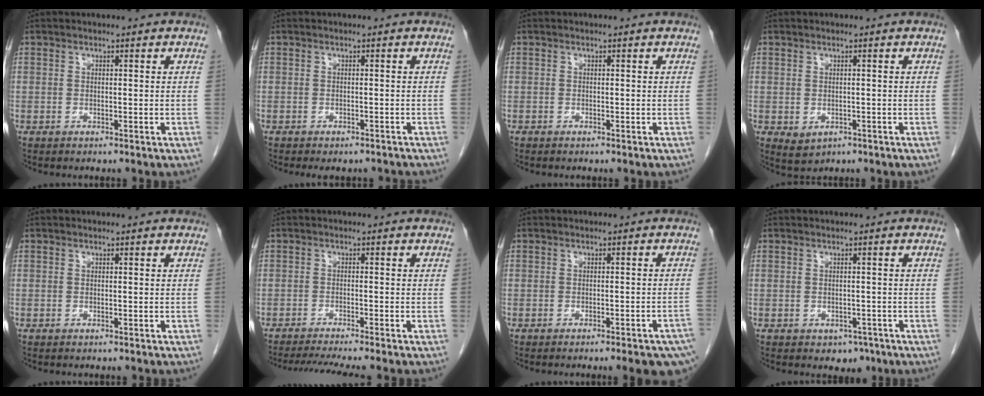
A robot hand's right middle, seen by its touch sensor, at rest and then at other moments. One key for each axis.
{"total": 4.7, "fx": -4.2, "fy": 1.8, "fz": 1.4, "tx": -0.008, "ty": -0.004, "tz": -0.048}
{"total": 0.0}
{"total": 2.3, "fx": -0.7, "fy": 1.7, "fz": 1.4, "tx": -0.022, "ty": -0.004, "tz": 0.003}
{"total": 0.0}
{"total": 6.8, "fx": -6.0, "fy": -1.0, "fz": 3.1, "tx": -0.040, "ty": -0.016, "tz": -0.095}
{"total": 8.3, "fx": -6.4, "fy": 0.9, "fz": 5.1, "tx": -0.047, "ty": -0.009, "tz": -0.074}
{"total": 2.4, "fx": -1.3, "fy": 1.7, "fz": 1.1, "tx": -0.007, "ty": 0.003, "tz": -0.009}